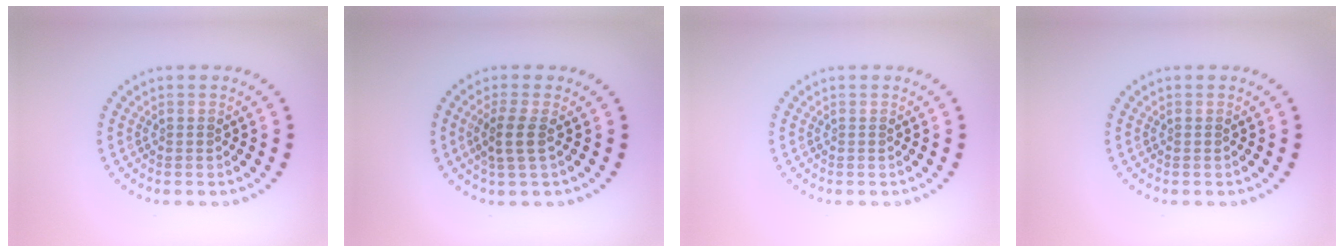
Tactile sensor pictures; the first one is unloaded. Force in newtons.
{"total": 2.2, "press": 1.9, "slide": 1.2}
{"total": 0.0}
{"total": 0.0}